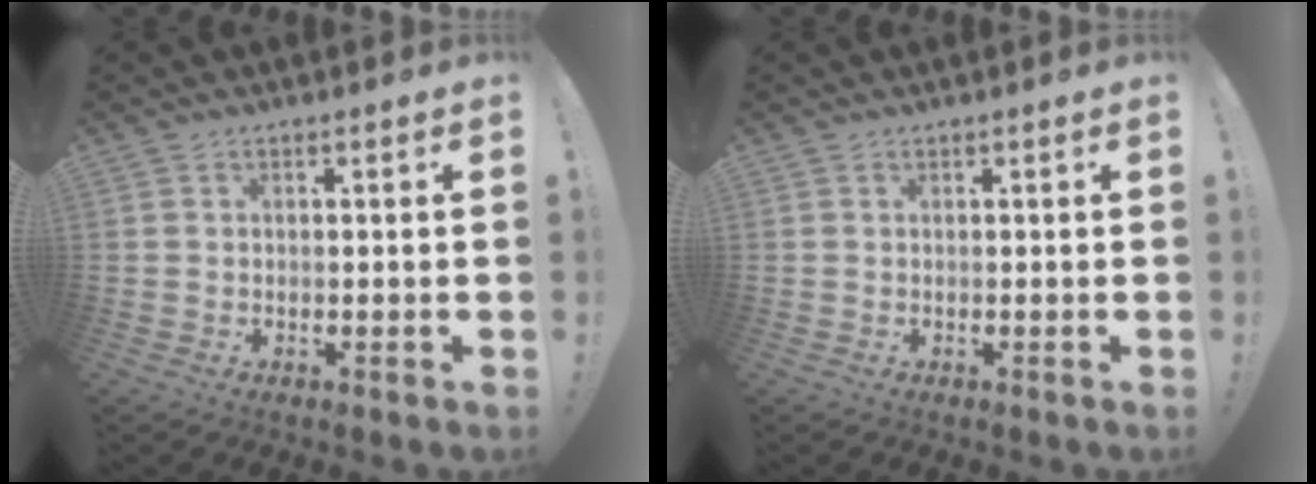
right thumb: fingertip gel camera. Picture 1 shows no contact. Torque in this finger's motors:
{"motor_torque": [0.04, -0.08, 0.02, -0.01, 0.01]}